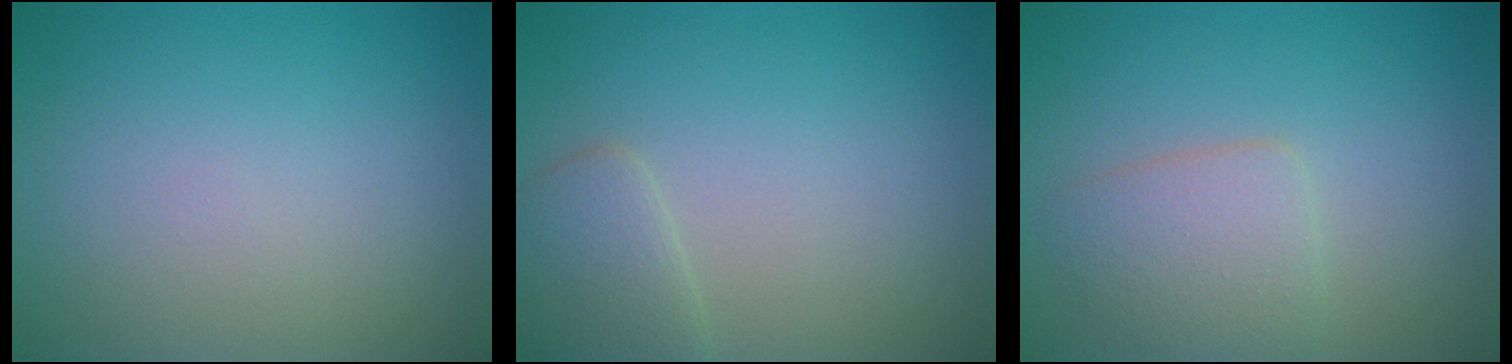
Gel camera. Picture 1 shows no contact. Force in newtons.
{"total": 2.3, "press": 2.3, "slide": 0.1}
{"total": 2.9, "press": 2.9, "slide": 0.2}